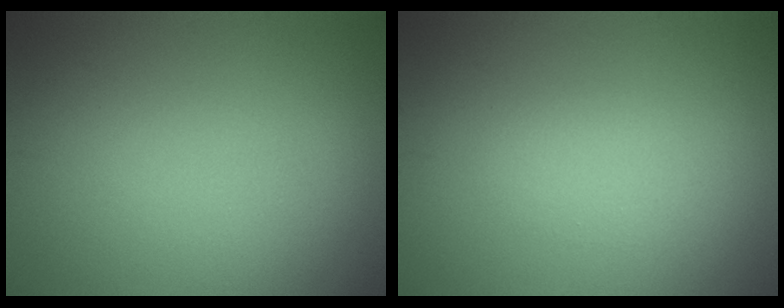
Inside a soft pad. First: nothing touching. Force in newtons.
{"total": 1.1, "press": 1.1, "slide": 0.1}